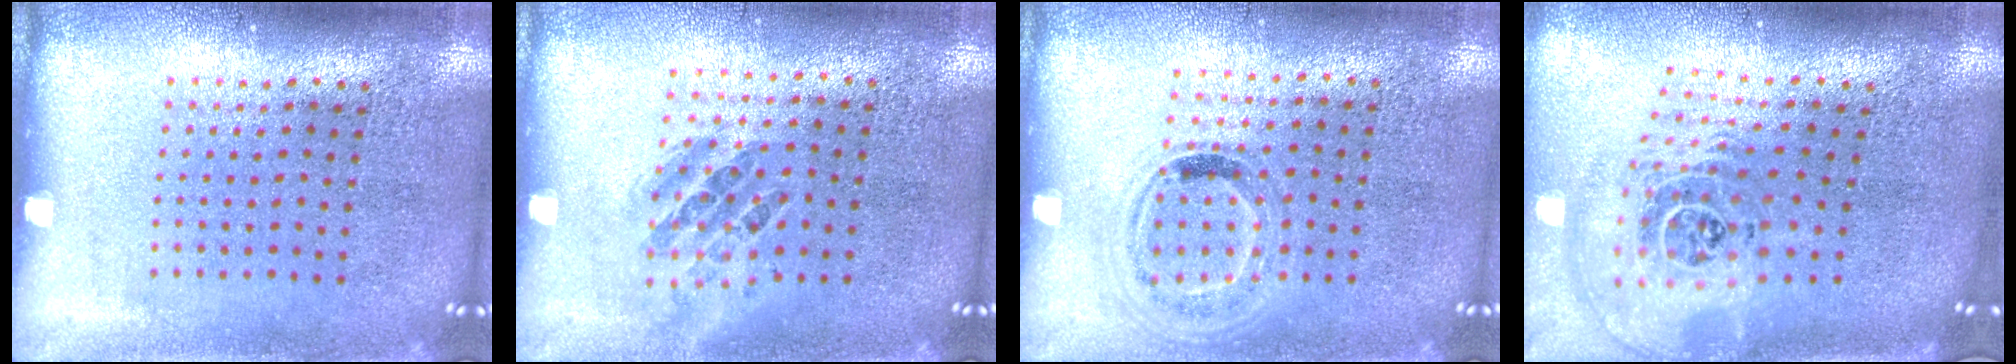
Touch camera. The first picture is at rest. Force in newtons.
{"total": 0.9, "press": 0.8, "slide": 0.4}
{"total": 1.0, "press": 0.9, "slide": 0.5}
{"total": 2.7, "press": 1.8, "slide": 1.9}